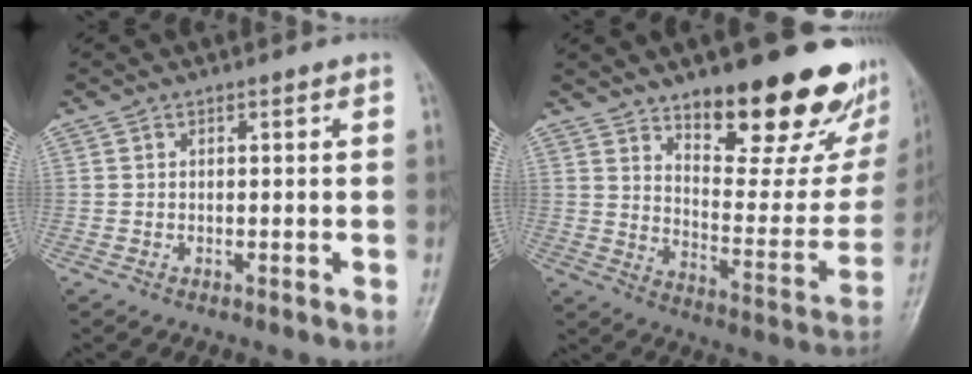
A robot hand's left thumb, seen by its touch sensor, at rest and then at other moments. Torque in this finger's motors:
{"motor_torque": [2.48, 1.03, 1.43, -1.34, 0.19]}